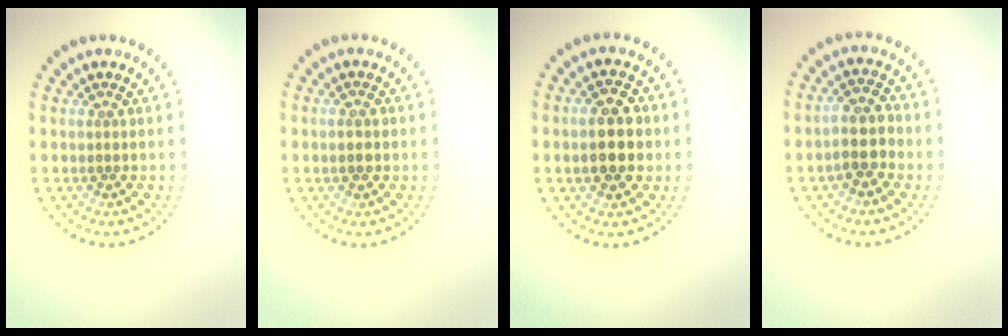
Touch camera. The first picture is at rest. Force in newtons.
{"total": 1.7, "press": 1.6, "slide": 0.3}
{"total": 4.5, "press": 4.5, "slide": 0.4}
{"total": 3.1, "press": 2.9, "slide": 1.2}